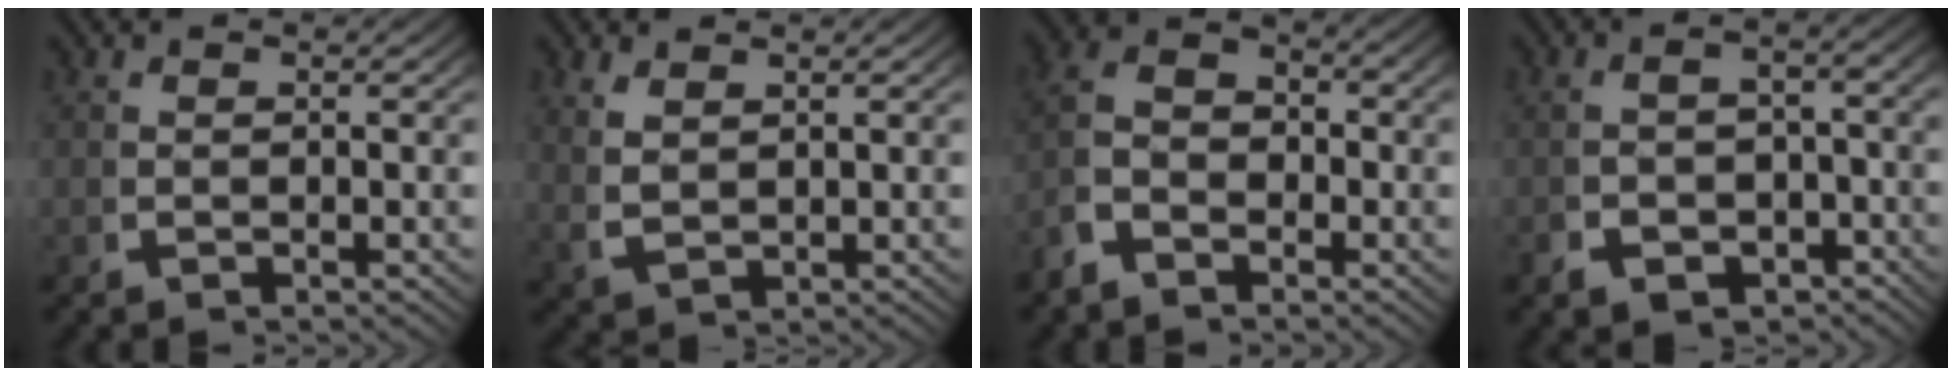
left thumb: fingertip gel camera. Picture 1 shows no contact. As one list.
[{"total": 2.0, "force": [1.4, 1.0, 1.1], "torque": [-0.026, 0.000, 0.040]}, {"total": 5.5, "force": [-0.7, 4.1, 3.6], "torque": [-0.060, -0.007, -0.022]}, {"total": 4.3, "force": [-2.1, 2.7, 2.7], "torque": [-0.040, -0.014, -0.028]}]